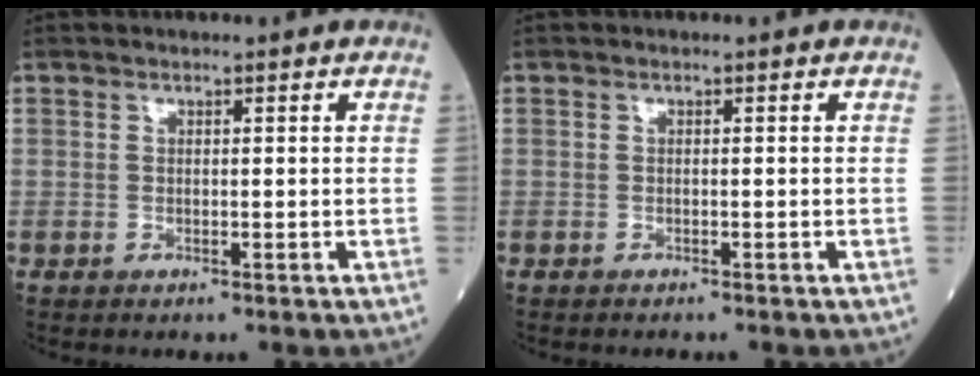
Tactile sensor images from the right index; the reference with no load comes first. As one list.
[{"total": 1.1, "force": [-1.0, 0.1, 0.4], "torque": [-0.007, -0.002, -0.014]}]